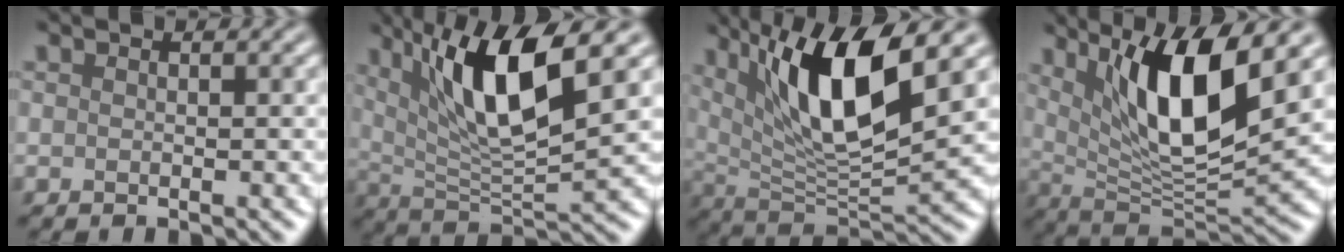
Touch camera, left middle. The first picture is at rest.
{"total": 9.5, "force": [3.6, 2.5, 8.5], "torque": [-0.142, -0.010, 0.065]}
{"total": 10.6, "force": [3.9, 3.0, 9.4], "torque": [-0.152, -0.011, 0.073]}
{"total": 9.8, "force": [3.7, 2.7, 8.7], "torque": [-0.139, -0.019, 0.071]}